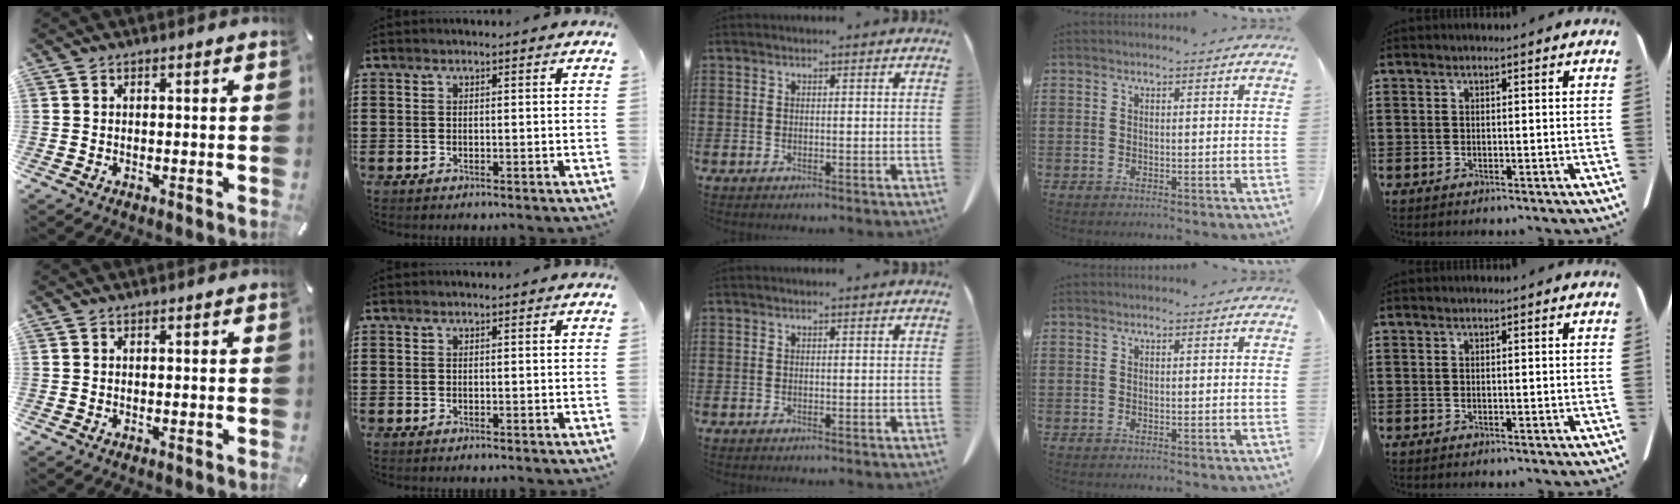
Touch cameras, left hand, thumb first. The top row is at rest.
{}